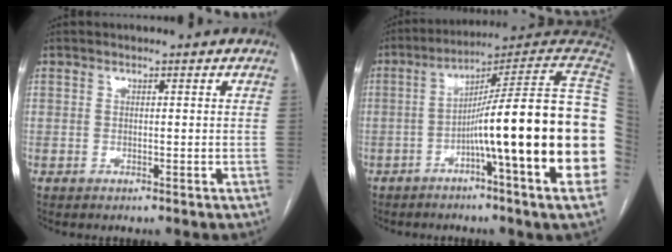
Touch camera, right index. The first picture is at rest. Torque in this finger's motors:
{"motor_torque": [2.14, 0.00, 1.06, 0.21]}